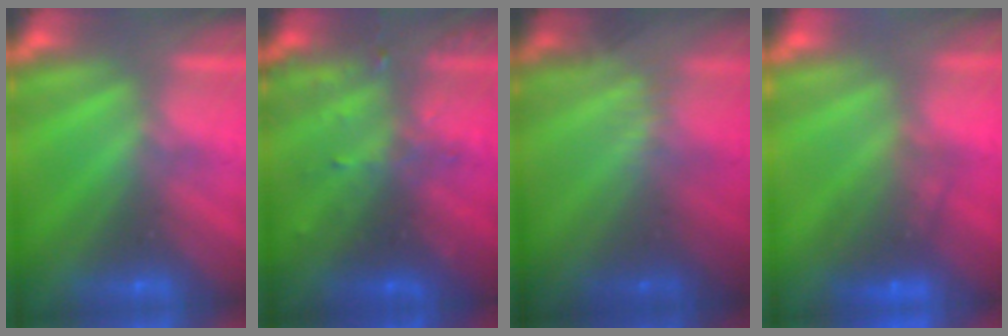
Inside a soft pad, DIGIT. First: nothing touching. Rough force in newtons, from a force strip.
{"total": 3.2}
{"total": 2.3}
{"total": 5.6}